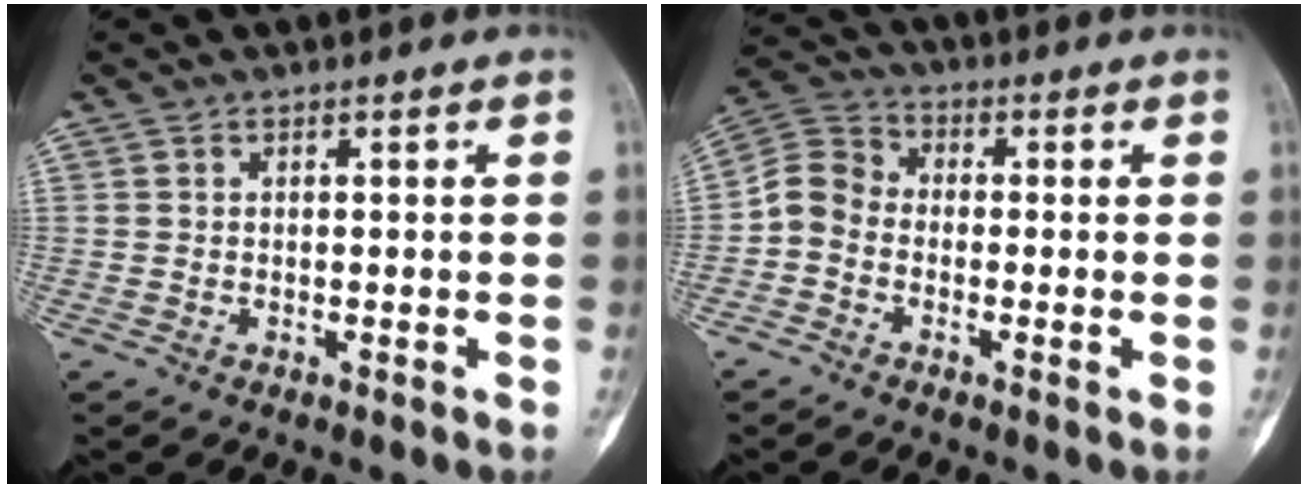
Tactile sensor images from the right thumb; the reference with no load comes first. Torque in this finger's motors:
{"motor_torque": [0.78, 0.62, 0.37, -0.26, -0.04]}